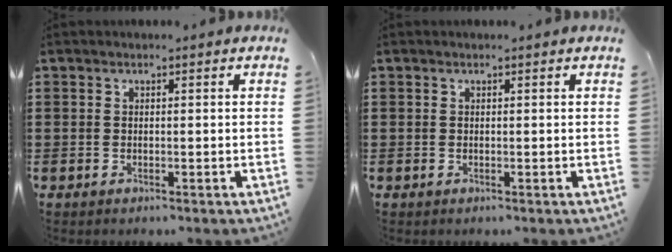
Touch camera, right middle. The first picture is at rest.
{"total": 0.0}